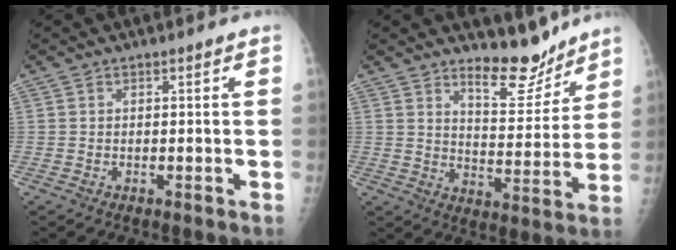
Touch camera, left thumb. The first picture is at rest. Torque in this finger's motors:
{"motor_torque": [0.01, 0.00, 0.13, -0.02, 0.00]}